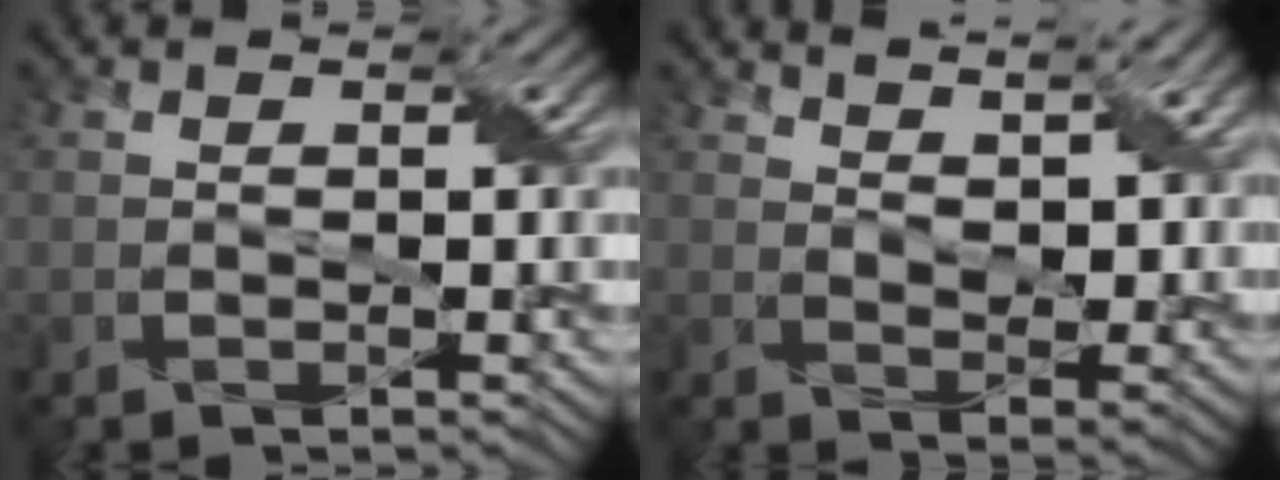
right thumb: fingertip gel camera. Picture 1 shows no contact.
{"total": 6.9, "force": [4.9, 2.4, 4.2], "torque": [-0.076, -0.008, 0.085]}